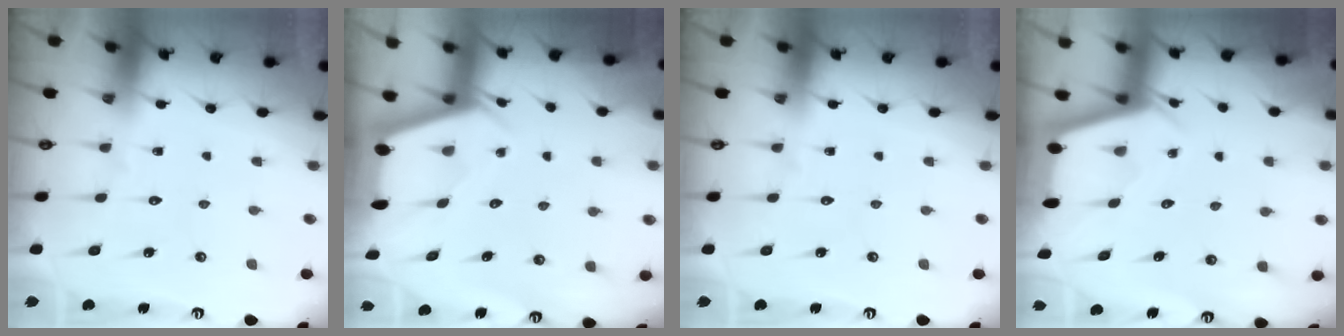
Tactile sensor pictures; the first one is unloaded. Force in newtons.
{"total": 2.4, "press": 2.4, "slide": 0.3}
{"total": 0.0}
{"total": 2.4, "press": 2.4, "slide": 0.2}